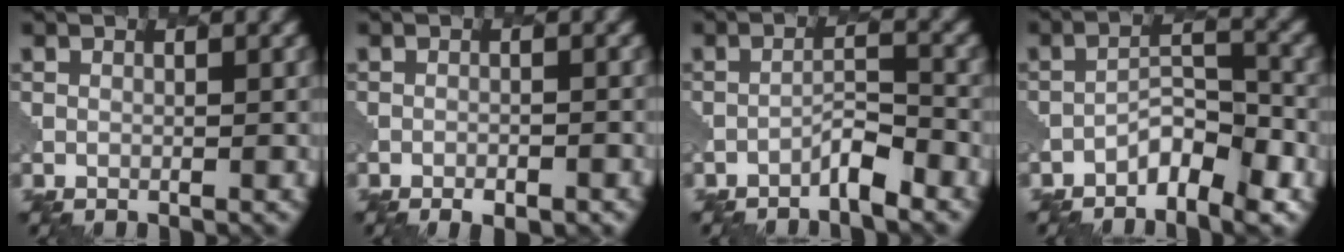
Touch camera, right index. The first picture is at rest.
{"total": 2.4, "force": [-1.9, 0.9, 1.2], "torque": [-0.020, 0.006, -0.024]}
{"total": 2.2, "force": [-1.8, 0.2, 1.2], "torque": [-0.024, 0.009, -0.039]}
{"total": 3.7, "force": [-2.6, 1.3, 2.3], "torque": [-0.034, 0.012, -0.051]}